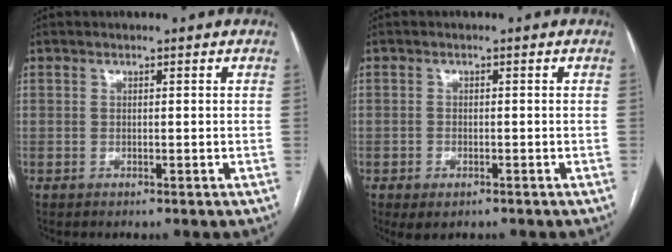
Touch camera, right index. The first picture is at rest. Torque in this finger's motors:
{"motor_torque": [0.47, -0.57, 0.08, -0.01]}